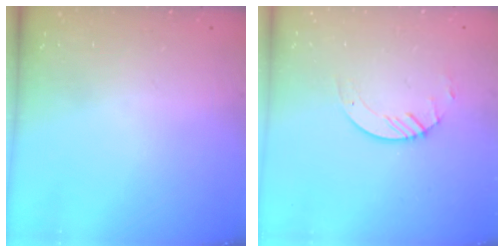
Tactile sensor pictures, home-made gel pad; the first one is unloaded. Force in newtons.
{"total": 3.8, "press": 3.8, "slide": 0.3}